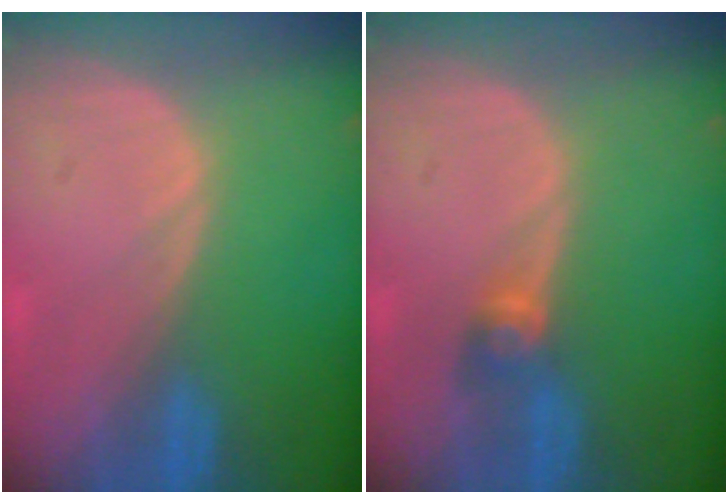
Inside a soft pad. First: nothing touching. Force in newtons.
{"total": 2.6, "press": 2.5, "slide": 0.6}